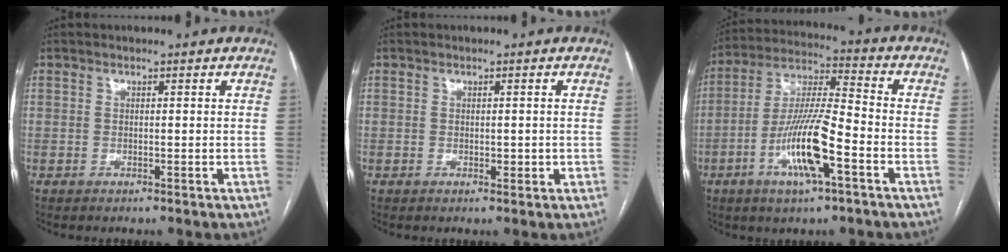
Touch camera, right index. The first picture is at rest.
{"total": 1.3, "force": [-0.2, 0.8, 1.1], "torque": [-0.013, -0.001, 0.000]}
{"total": 13.4, "force": [-5.2, 1.8, 12.3], "torque": [-0.243, -0.004, -0.095]}